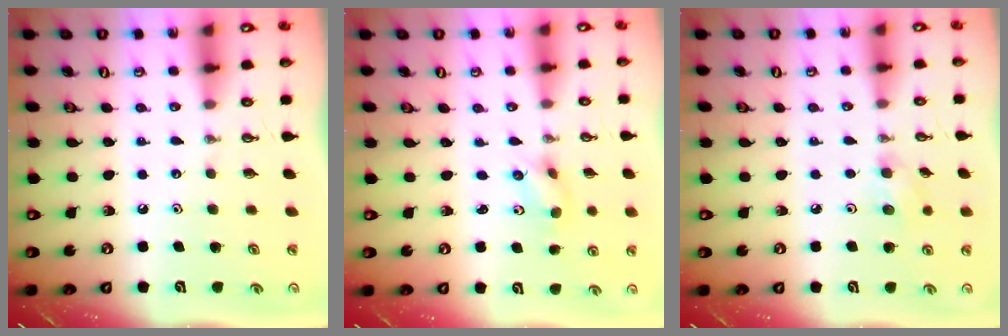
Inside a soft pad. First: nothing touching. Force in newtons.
{"total": 2.5, "press": 2.3, "slide": 0.9}
{"total": 6.7, "press": 6.6, "slide": 1.4}